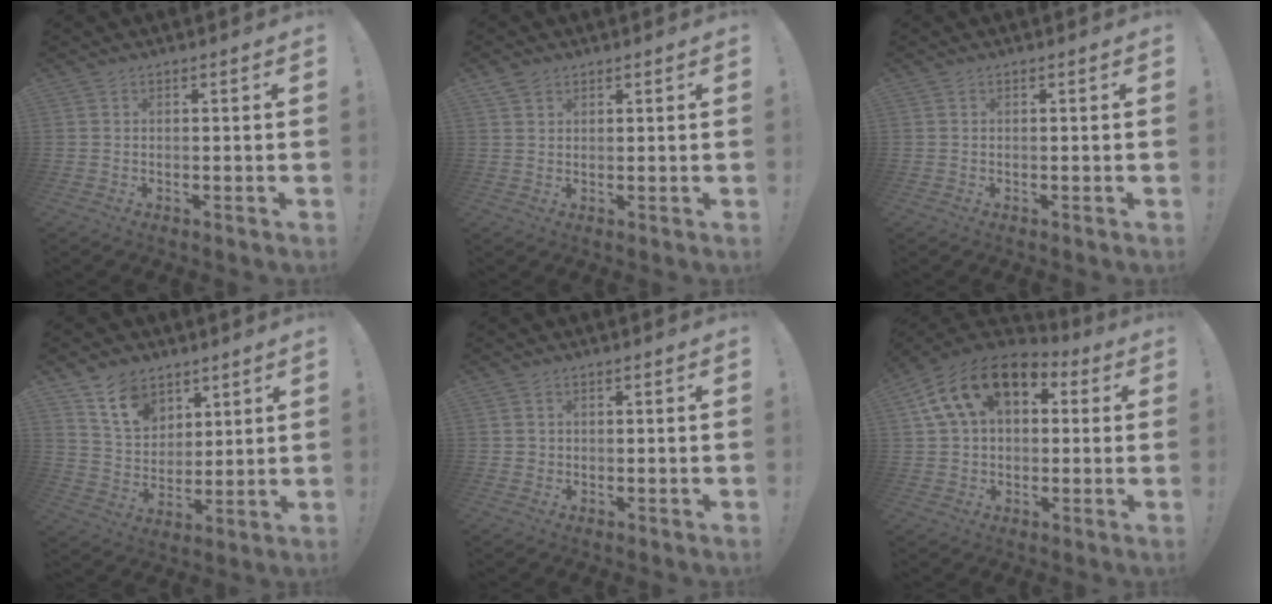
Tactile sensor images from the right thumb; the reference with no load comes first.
{"total": 2.6, "force": [1.9, 1.6, 0.7], "torque": [-0.007, -0.008, 0.036]}
{"total": 0.0}
{"total": 11.7, "force": [7.8, 7.7, 4.0], "torque": [-0.068, -0.047, 0.154]}
{"total": 1.6, "force": [0.4, 1.5, 0.4], "torque": [0.000, -0.001, 0.007]}
{"total": 17.2, "force": [7.2, 10.9, 11.1], "torque": [-0.192, -0.015, 0.132]}